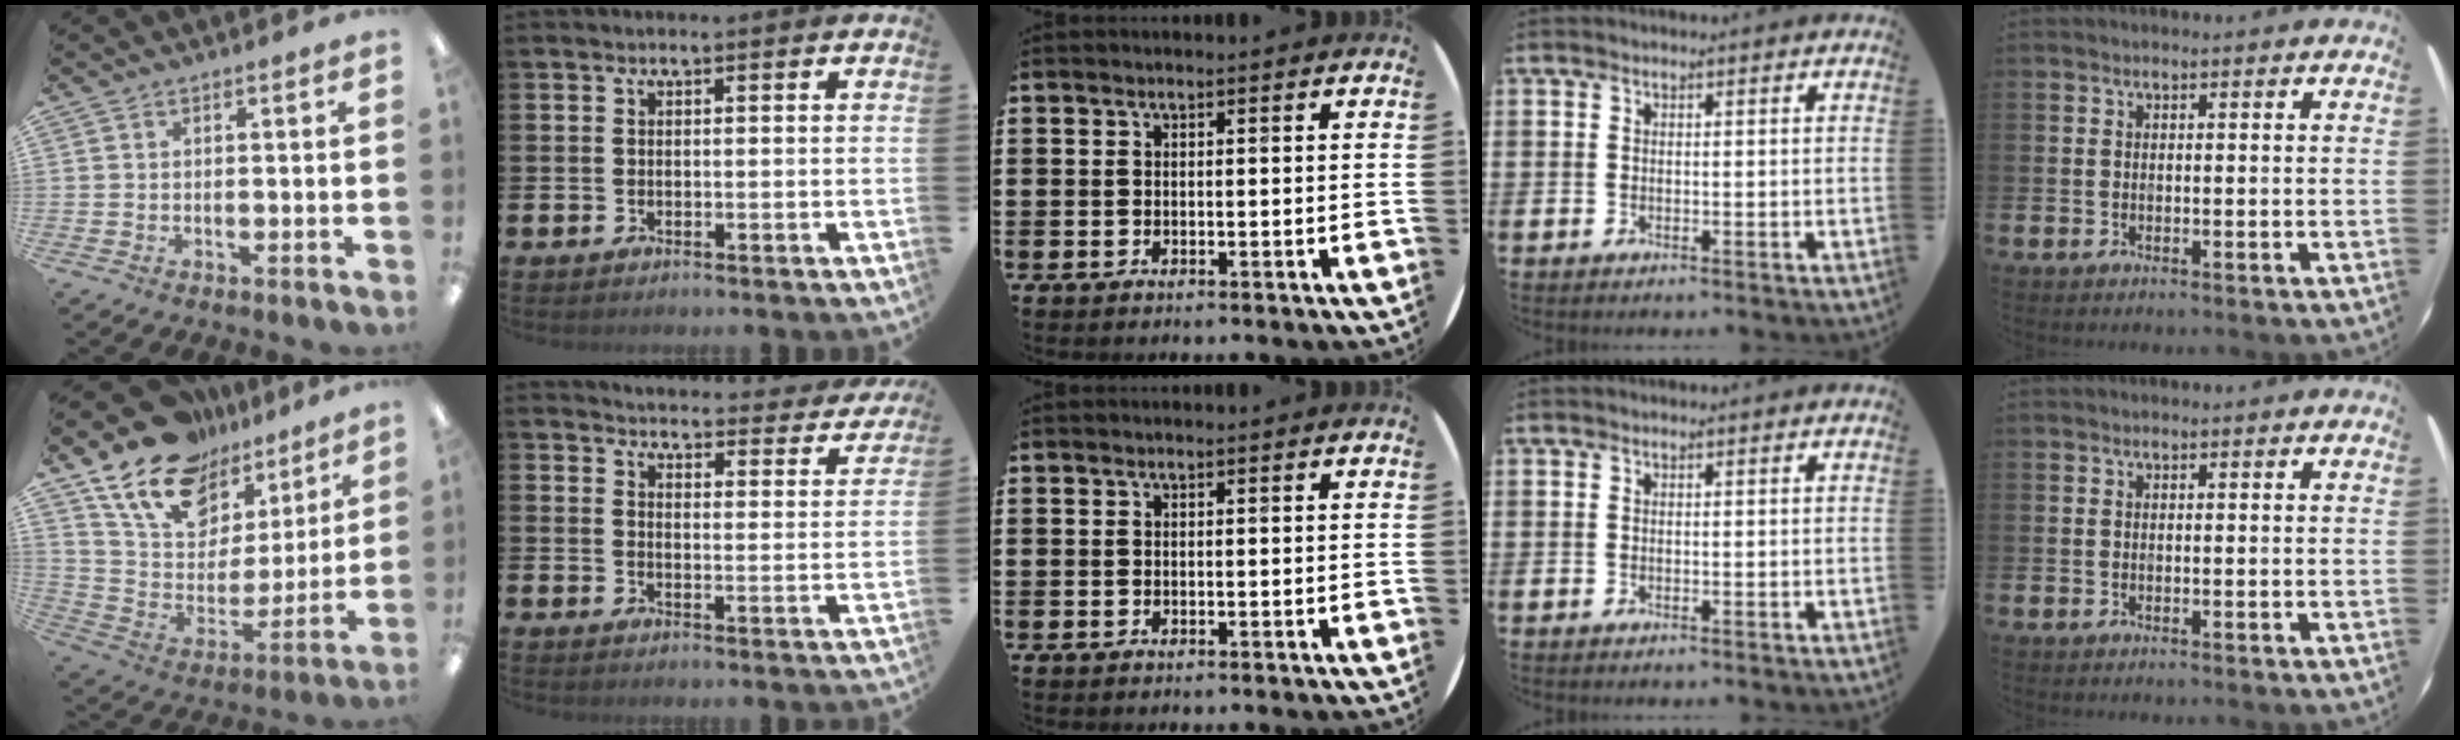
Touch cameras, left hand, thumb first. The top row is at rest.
{"thumb": {"total": 17.3, "force": [12.5, 10.1, 6.3], "torque": [-0.133, -0.081, 0.228]}, "index": {"total": 3.8, "force": [3.7, 0.5, 0.4], "torque": [-0.020, -0.034, 0.058]}}